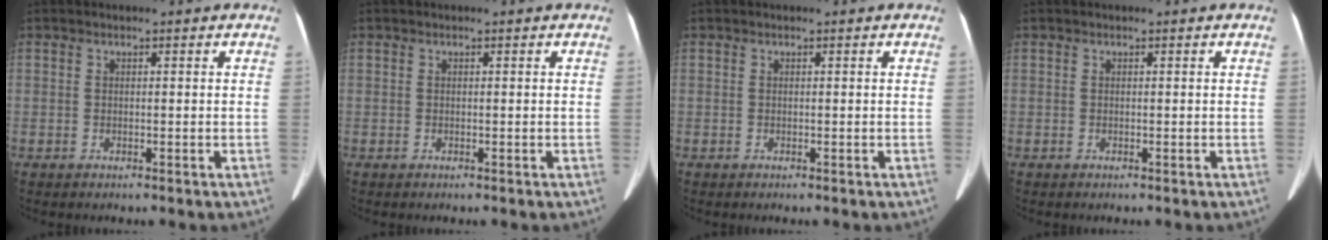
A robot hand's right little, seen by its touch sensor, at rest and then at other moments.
{"total": 0.0}
{"total": 0.0}
{"total": 0.0}